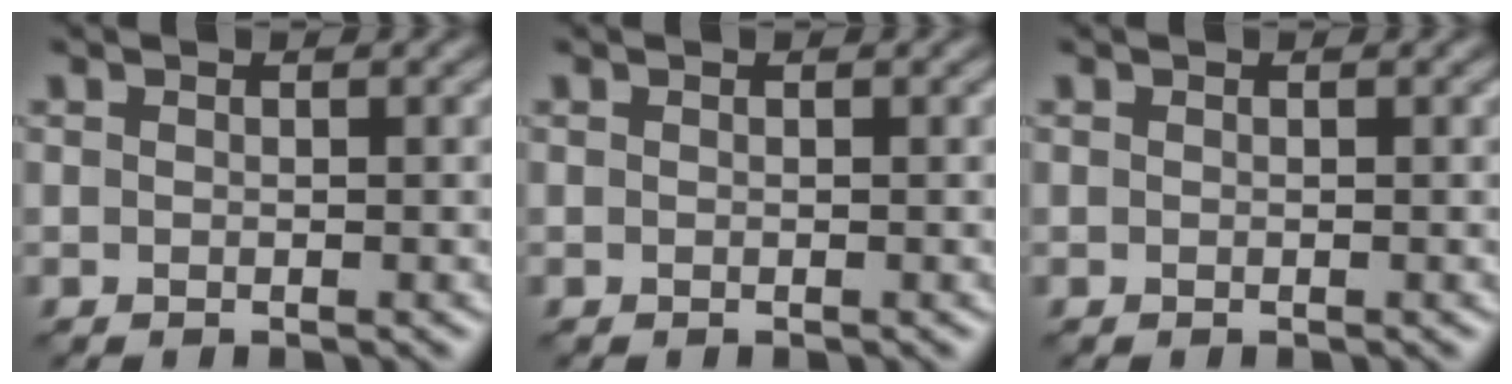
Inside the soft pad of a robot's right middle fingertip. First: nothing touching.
{"total": 0.0}
{"total": 0.0}